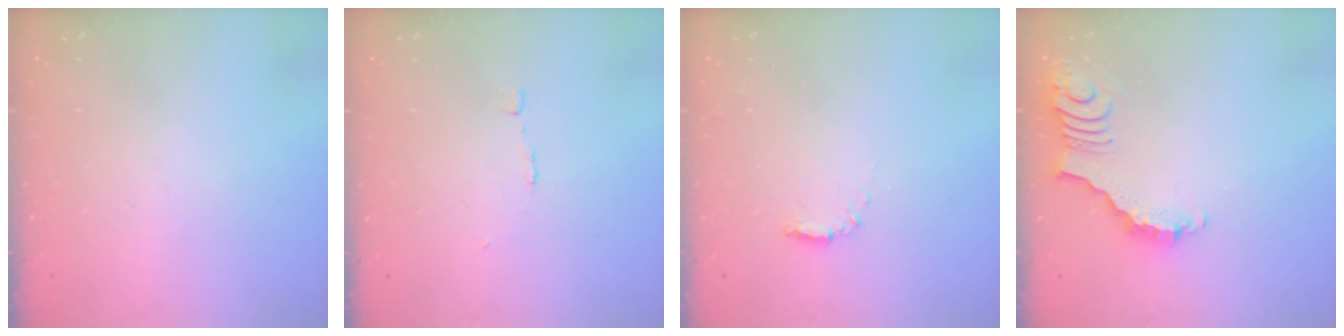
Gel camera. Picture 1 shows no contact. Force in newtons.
{"total": 2.7, "press": 2.7, "slide": 0.2}
{"total": 4.5, "press": 4.5, "slide": 0.6}
{"total": 3.7, "press": 3.6, "slide": 0.7}